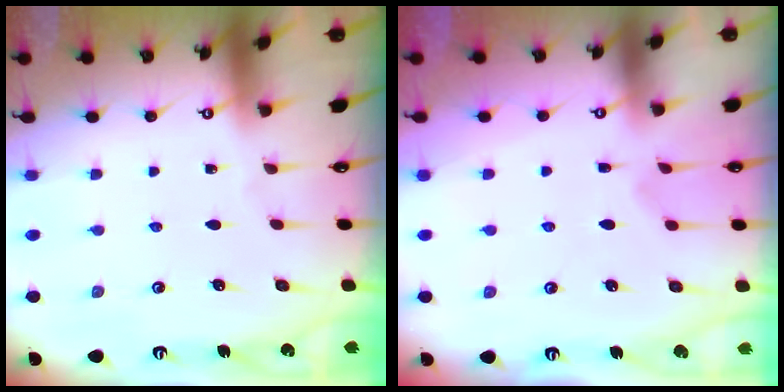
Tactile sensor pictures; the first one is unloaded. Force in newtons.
{"total": 2.9, "press": 2.6, "slide": 1.3}